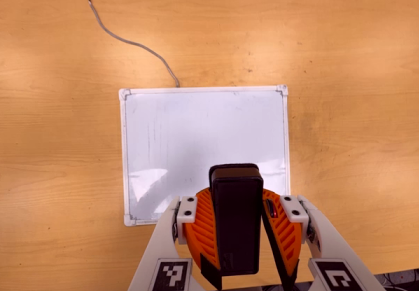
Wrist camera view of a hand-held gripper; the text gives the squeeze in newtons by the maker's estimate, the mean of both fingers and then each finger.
{"total": 7.5, "left": 8.3, "right": 6.7}